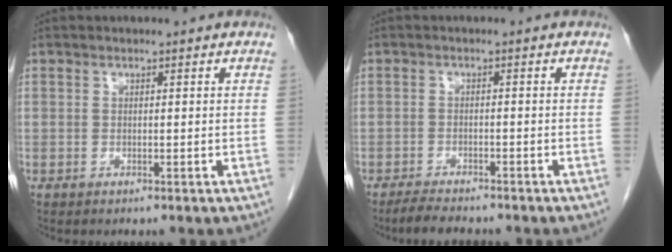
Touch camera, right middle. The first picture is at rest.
{"total": 4.3, "force": [-3.8, 0.8, 1.8], "torque": [-0.038, -0.012, -0.064]}